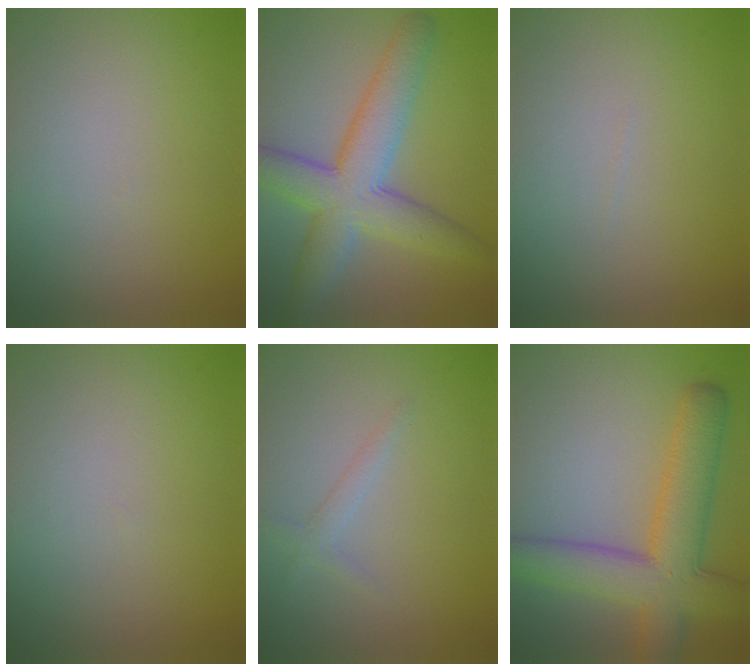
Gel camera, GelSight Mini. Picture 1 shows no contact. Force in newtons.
{"total": 7.6, "press": 7.6, "slide": 0.3}
{"total": 0.0}
{"total": 0.0}
{"total": 1.1, "press": 1.1, "slide": 0.1}
{"total": 8.0, "press": 8.0, "slide": 0.4}